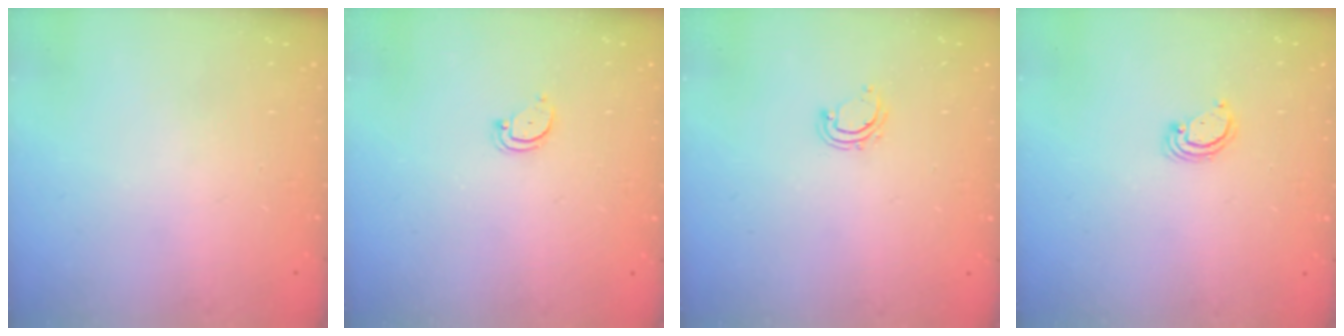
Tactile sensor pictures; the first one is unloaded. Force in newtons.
{"total": 2.4, "press": 2.4, "slide": 0.2}
{"total": 4.1, "press": 4.1, "slide": 0.3}
{"total": 2.3, "press": 2.3, "slide": 0.2}